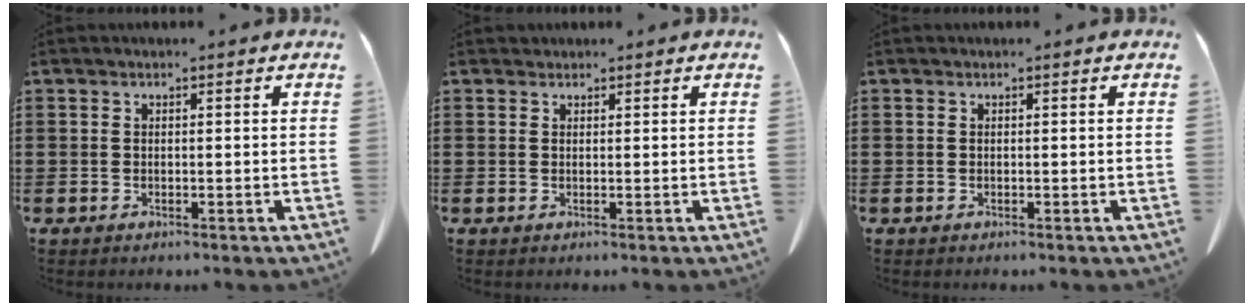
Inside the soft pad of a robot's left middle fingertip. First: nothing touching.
{"total": 0.7, "force": [0.6, 0.3, -0.1], "torque": [0.000, 0.001, 0.012]}
{"total": 0.0}